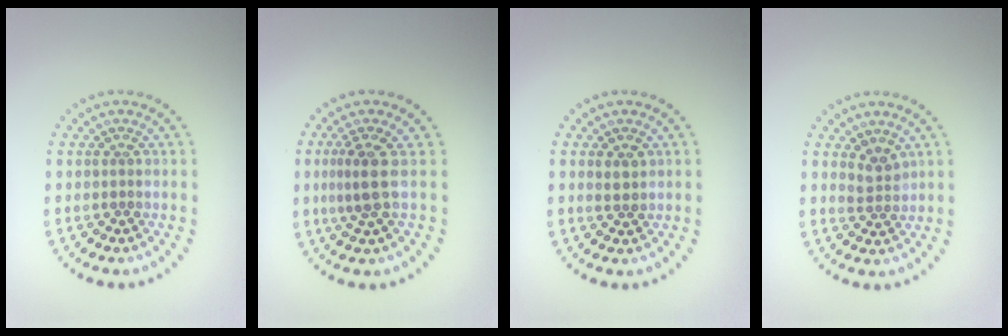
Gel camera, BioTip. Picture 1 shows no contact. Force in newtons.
{"total": 2.6, "press": 2.2, "slide": 1.5}
{"total": 1.3, "press": 1.2, "slide": 0.6}
{"total": 1.8, "press": 1.4, "slide": 1.2}